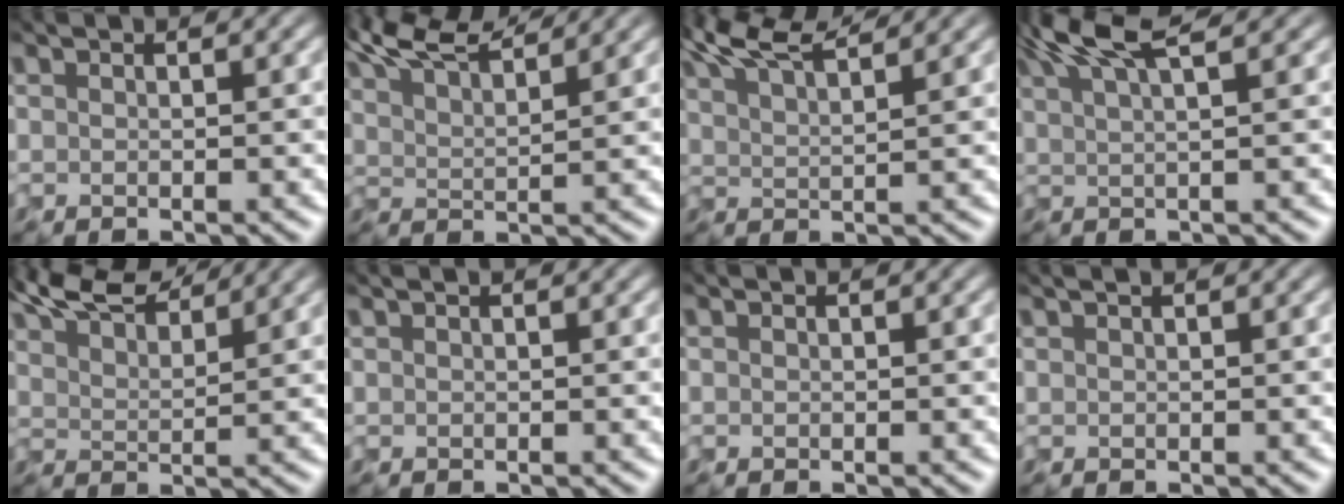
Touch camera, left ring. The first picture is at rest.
{"total": 7.1, "force": [5.8, 1.8, 3.6], "torque": [-0.075, 0.029, 0.074]}
{"total": 6.2, "force": [4.9, 1.6, 3.5], "torque": [-0.071, 0.029, 0.072]}
{"total": 6.3, "force": [4.0, 1.6, 4.6], "torque": [-0.072, 0.025, 0.062]}
{"total": 6.2, "force": [5.3, 1.5, 3.0], "torque": [-0.070, 0.020, 0.091]}
{"total": 1.7, "force": [1.0, 0.8, 1.1], "torque": [-0.004, 0.014, -0.006]}
{"total": 0.0}
{"total": 2.0, "force": [1.2, 0.9, 1.3], "torque": [-0.004, 0.018, -0.005]}